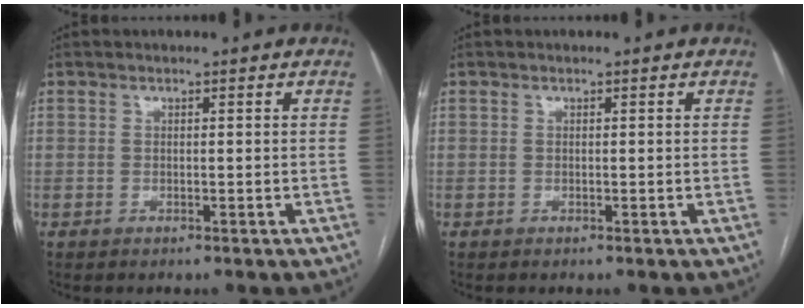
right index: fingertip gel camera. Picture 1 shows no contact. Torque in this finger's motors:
{"motor_torque": [0.00, 0.00, 0.00, 0.00]}